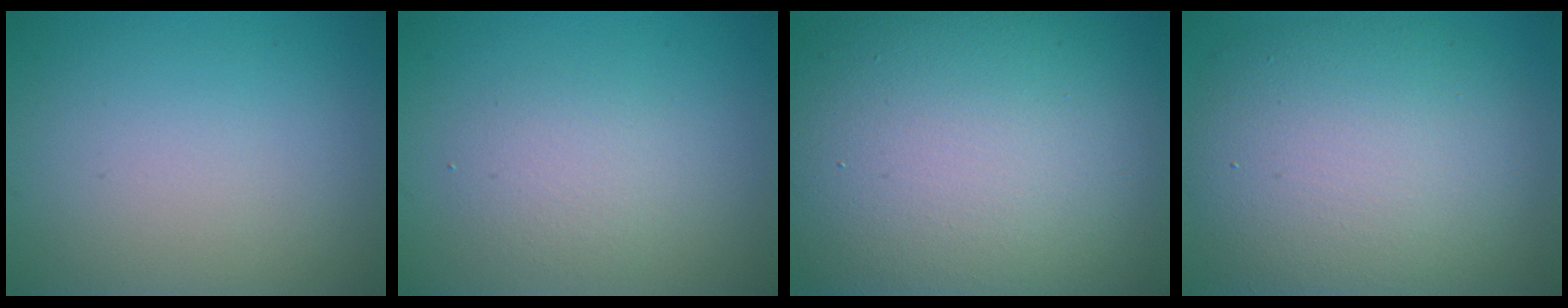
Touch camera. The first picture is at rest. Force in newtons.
{"total": 2.1, "press": 2.1, "slide": 0.1}
{"total": 15.9, "press": 15.9, "slide": 1.0}
{"total": 11.3, "press": 11.2, "slide": 0.8}